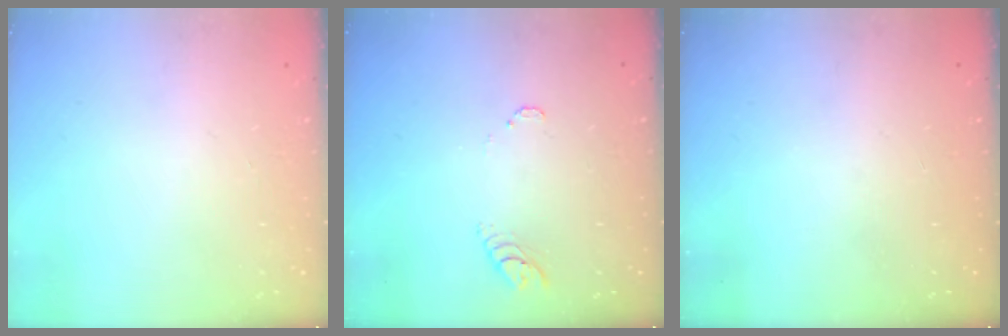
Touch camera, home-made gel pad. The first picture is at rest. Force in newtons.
{"total": 3.7, "press": 3.7, "slide": 0.2}
{"total": 0.0}